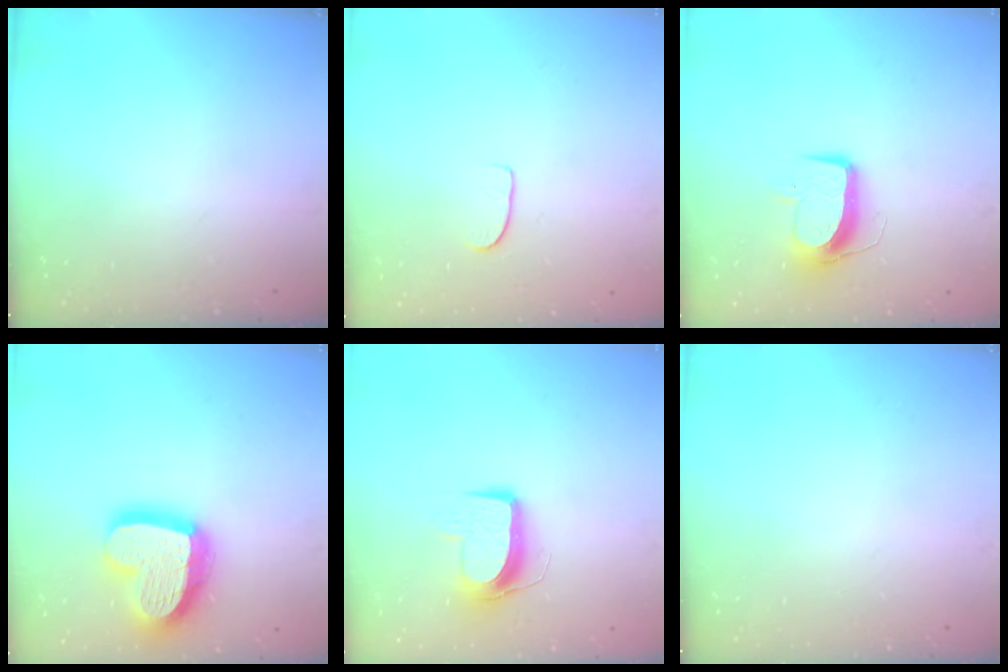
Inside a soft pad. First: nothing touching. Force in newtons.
{"total": 5.3, "press": 5.3, "slide": 0.5}
{"total": 9.9, "press": 9.8, "slide": 1.0}
{"total": 21.5, "press": 21.4, "slide": 2.1}
{"total": 10.1, "press": 10.1, "slide": 0.5}
{"total": 0.0}